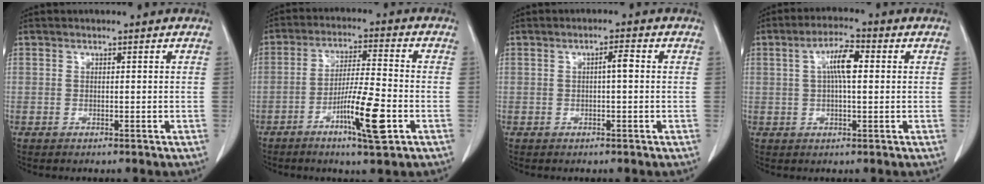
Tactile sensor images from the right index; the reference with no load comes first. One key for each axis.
{"total": 9.6, "fx": -4.1, "fy": 0.4, "fz": 8.7, "tx": -0.157, "ty": -0.009, "tz": -0.072}
{"total": 1.9, "fx": 0.1, "fy": 0.2, "fz": 1.9, "tx": -0.031, "ty": 0.004, "tz": 0.000}
{"total": 5.9, "fx": 1.1, "fy": 1.3, "fz": 5.6, "tx": -0.106, "ty": 0.016, "tz": 0.018}